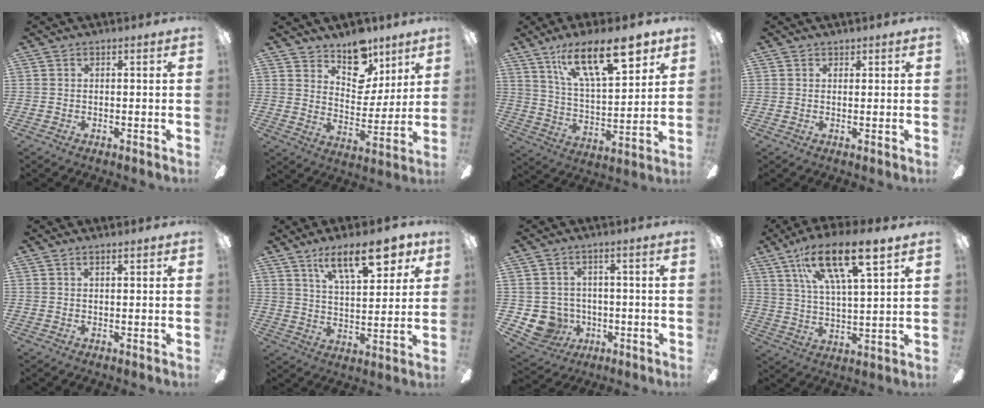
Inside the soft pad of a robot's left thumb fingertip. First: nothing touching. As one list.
[{"total": 12.7, "force": [9.3, 7.3, 4.6], "torque": [-0.063, -0.066, 0.173]}, {"total": 21.5, "force": [12.5, 8.4, 15.3], "torque": [-0.234, -0.058, 0.206]}, {"total": 0.9, "force": [0.8, 0.4, 0.0], "torque": [-0.001, -0.001, 0.017]}, {"total": 1.5, "force": [1.0, 0.3, 1.0], "torque": [-0.023, 0.001, 0.018]}, {"total": 16.7, "force": [10.0, 6.7, 11.6], "torque": [-0.167, -0.039, 0.162]}, {"total": 7.9, "force": [-1.7, 7.4, 2.2], "torque": [-0.075, 0.010, -0.026]}, {"total": 17.5, "force": [11.1, 4.8, 12.6], "torque": [-0.230, -0.046, 0.182]}]